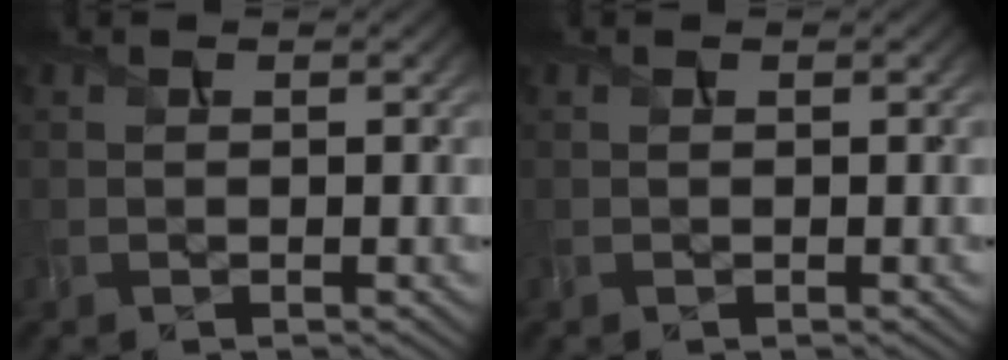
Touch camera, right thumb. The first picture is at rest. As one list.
[{"total": 0.0}]